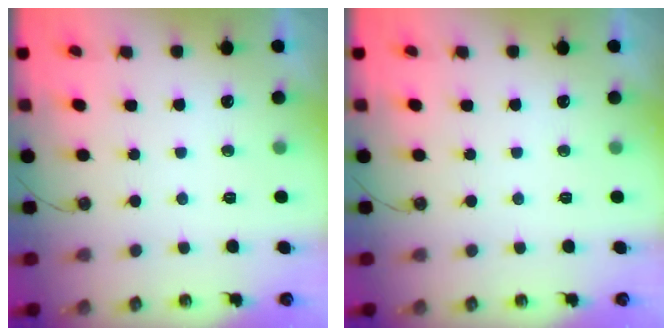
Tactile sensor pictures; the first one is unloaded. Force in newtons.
{"total": 0.0}